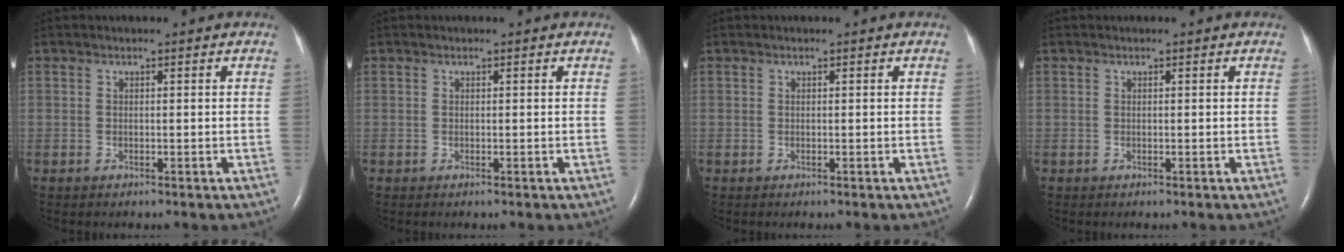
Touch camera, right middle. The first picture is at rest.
{"total": 0.0}
{"total": 0.0}
{"total": 0.0}